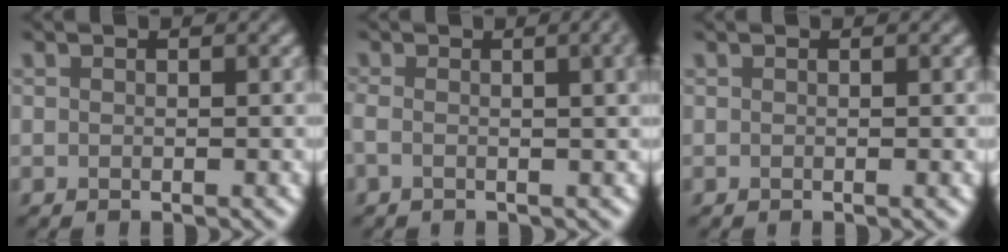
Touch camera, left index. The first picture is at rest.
{"total": 7.2, "force": [1.0, 3.4, 6.2], "torque": [-0.032, 0.038, -0.023]}
{"total": 0.7, "force": [0.0, 0.2, 0.7], "torque": [-0.004, 0.001, -0.002]}